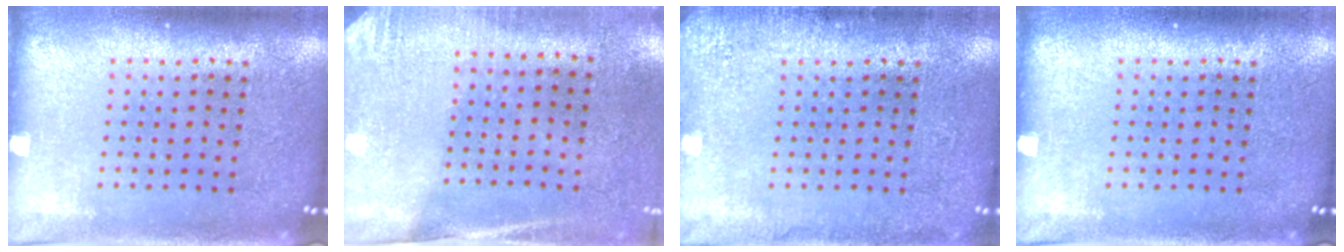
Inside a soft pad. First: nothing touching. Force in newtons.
{"total": 2.7, "press": 2.4, "slide": 1.3}
{"total": 1.8, "press": 1.8, "slide": 0.3}
{"total": 0.0}